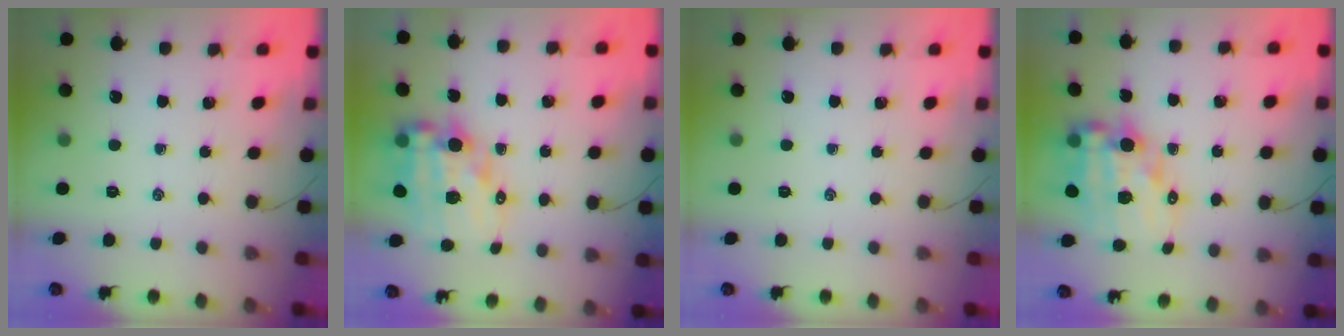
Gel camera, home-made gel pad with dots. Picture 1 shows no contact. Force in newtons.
{"total": 14.0, "press": 13.6, "slide": 3.5}
{"total": 0.0}
{"total": 14.0, "press": 13.6, "slide": 3.5}